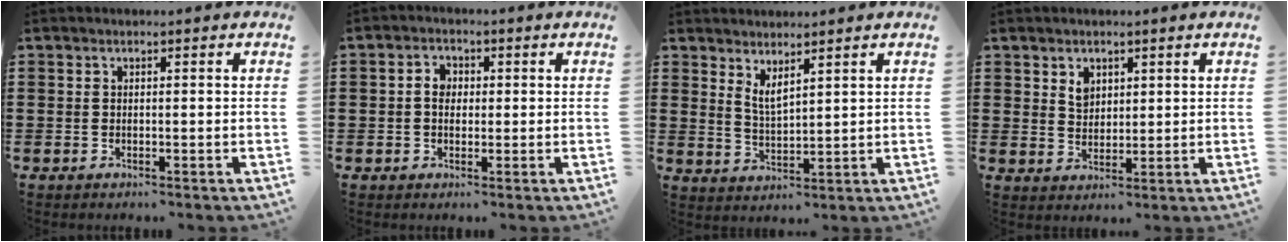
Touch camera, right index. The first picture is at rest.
{"total": 3.1, "force": [0.0, 2.2, 2.1], "torque": [-0.046, 0.011, -0.002]}
{"total": 2.8, "force": [2.4, 0.6, 1.3], "torque": [-0.032, 0.002, 0.044]}
{"total": 3.0, "force": [1.7, 2.2, 1.2], "torque": [-0.022, 0.004, 0.030]}